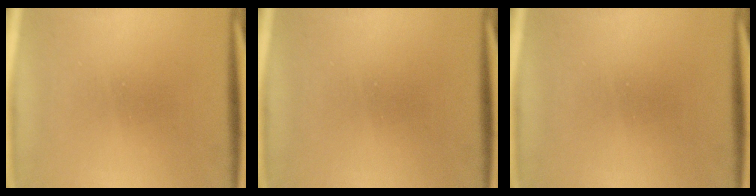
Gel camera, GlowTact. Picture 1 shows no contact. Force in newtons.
{"total": 0.0}
{"total": 0.0}